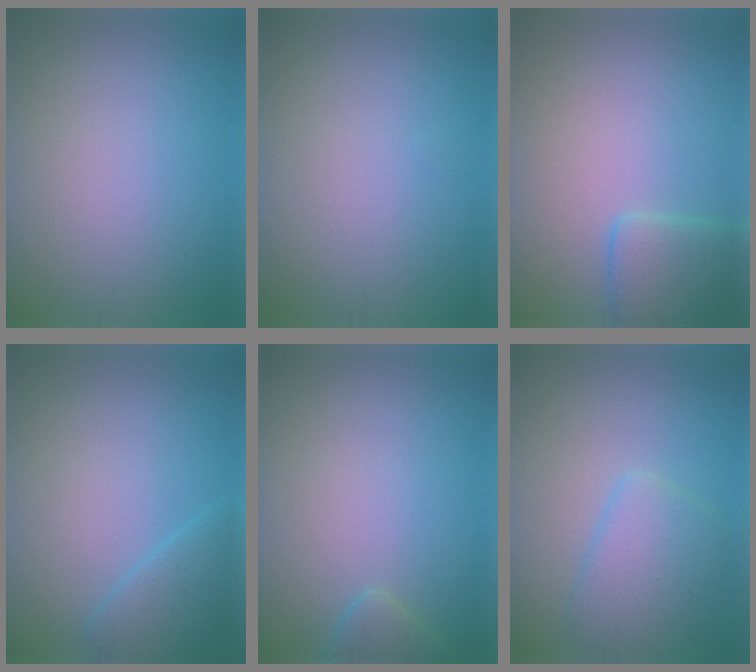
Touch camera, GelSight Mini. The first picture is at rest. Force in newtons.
{"total": 0.0}
{"total": 3.4, "press": 3.3, "slide": 0.2}
{"total": 3.0, "press": 3.0, "slide": 0.2}
{"total": 1.5, "press": 1.5, "slide": 0.2}
{"total": 3.9, "press": 3.9, "slide": 0.3}